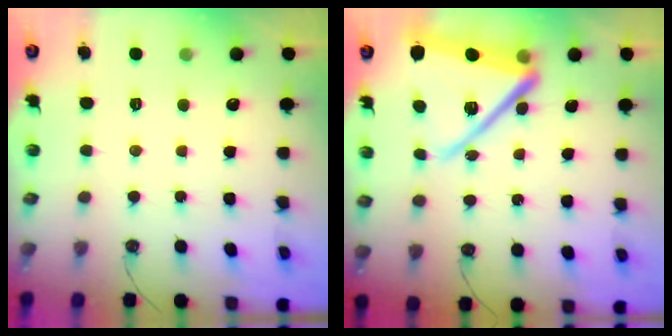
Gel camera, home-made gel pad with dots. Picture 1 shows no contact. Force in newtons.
{"total": 21.8, "press": 21.7, "slide": 1.9}